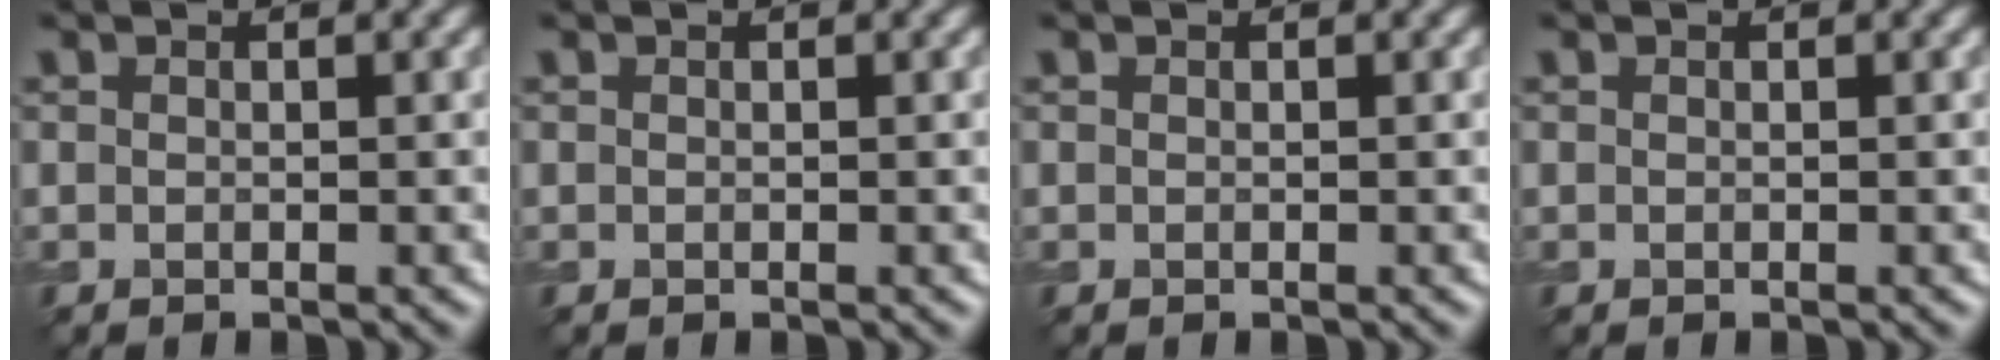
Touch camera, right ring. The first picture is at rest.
{"total": 0.0}
{"total": 0.0}
{"total": 0.0}